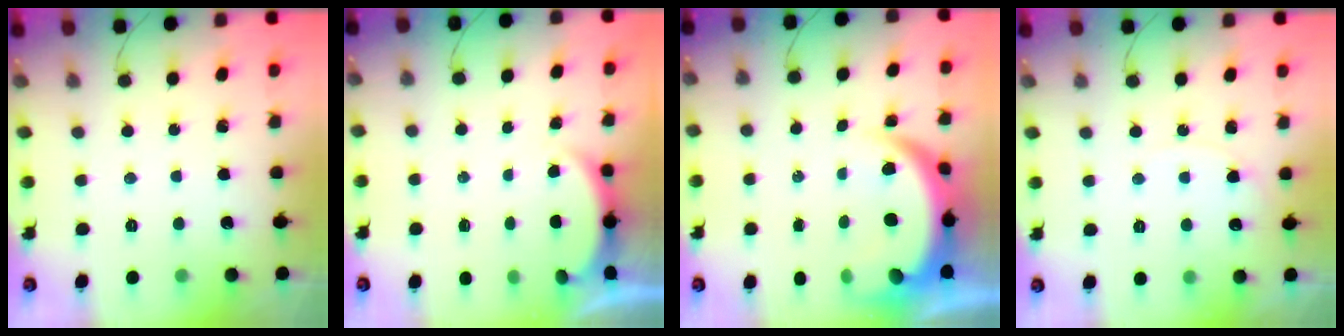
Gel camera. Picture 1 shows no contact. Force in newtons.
{"total": 2.6, "press": 2.6, "slide": 0.6}
{"total": 9.3, "press": 9.2, "slide": 1.1}
{"total": 3.9, "press": 3.9, "slide": 0.3}